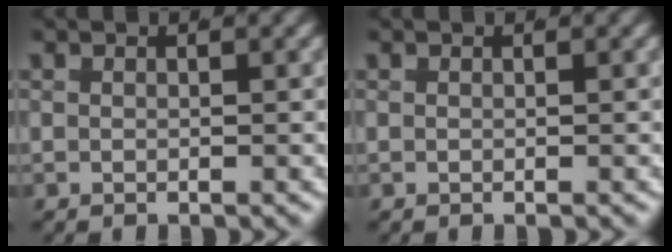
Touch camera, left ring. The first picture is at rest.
{"total": 0.0}